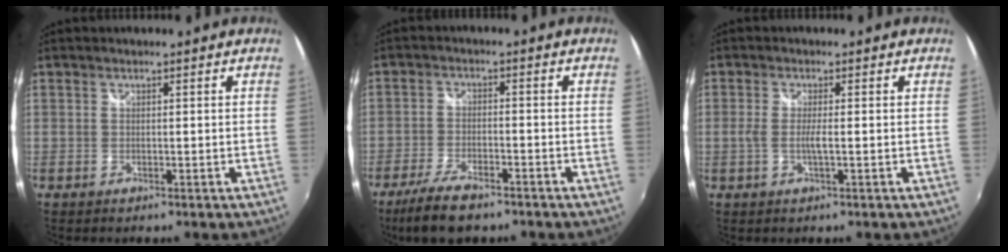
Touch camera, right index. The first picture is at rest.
{"total": 9.2, "force": [-7.0, 2.7, 5.4], "torque": [-0.131, -0.020, -0.125]}
{"total": 2.5, "force": [-0.5, -0.2, 2.4], "torque": [-0.048, -0.004, -0.012]}